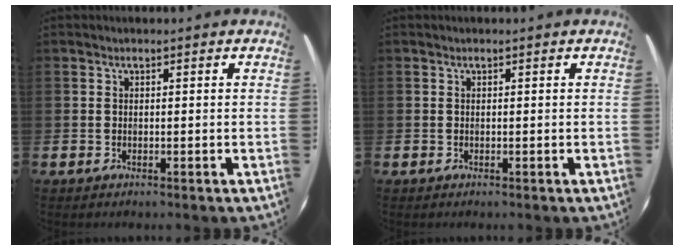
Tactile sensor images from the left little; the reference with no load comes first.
{"total": 0.0}